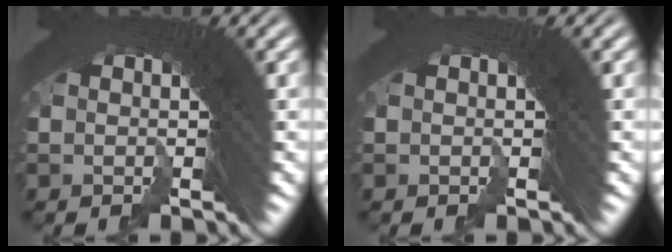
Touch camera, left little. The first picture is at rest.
{"total": 0.0}